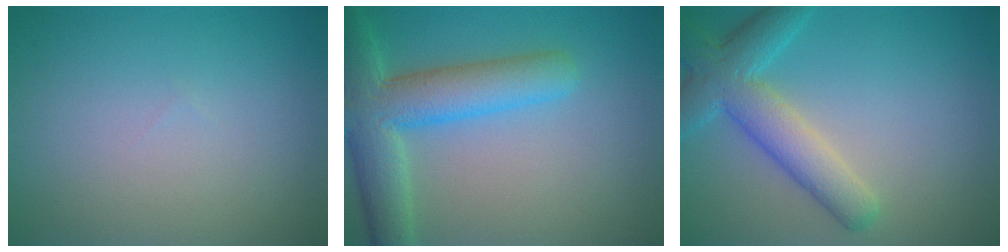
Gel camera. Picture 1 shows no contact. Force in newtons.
{"total": 7.5, "press": 7.5, "slide": 0.4}
{"total": 5.6, "press": 5.6, "slide": 0.2}